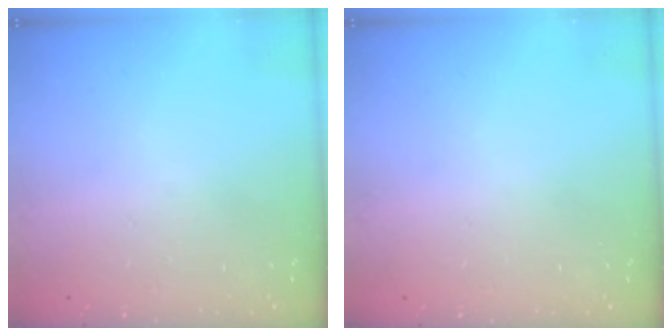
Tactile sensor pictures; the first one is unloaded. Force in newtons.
{"total": 0.0}